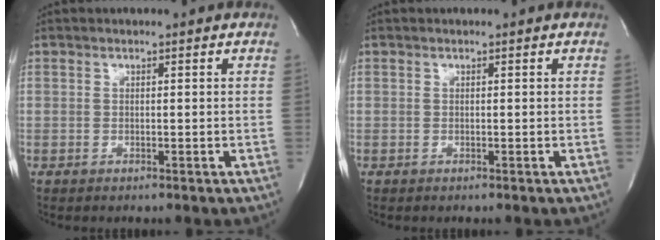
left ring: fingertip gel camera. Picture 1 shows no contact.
{"total": 0.0}